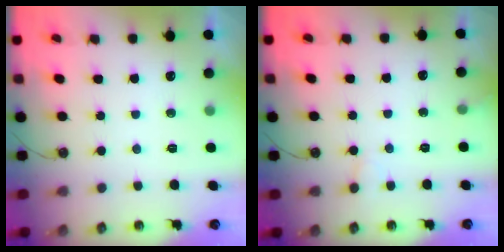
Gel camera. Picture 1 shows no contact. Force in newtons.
{"total": 5.9, "press": 5.9, "slide": 0.5}